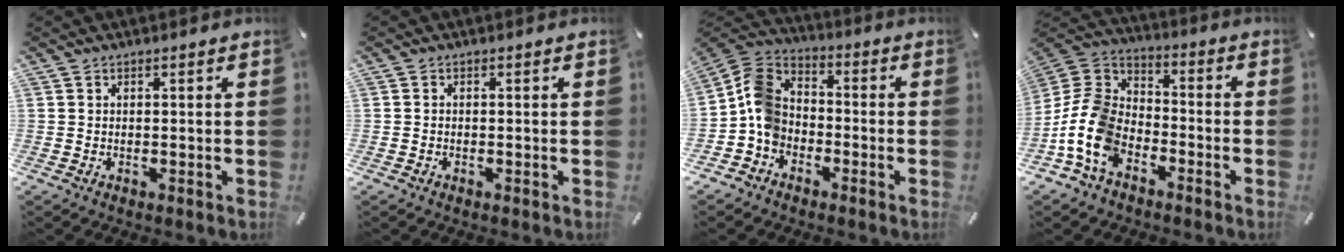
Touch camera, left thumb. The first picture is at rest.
{"total": 0.6, "force": [-0.3, 0.4, 0.3], "torque": [-0.006, 0.000, -0.007]}
{"total": 9.3, "force": [-3.5, 7.5, 4.2], "torque": [-0.098, 0.031, -0.069]}
{"total": 13.3, "force": [-7.5, 8.7, 6.7], "torque": [-0.158, 0.031, -0.143]}